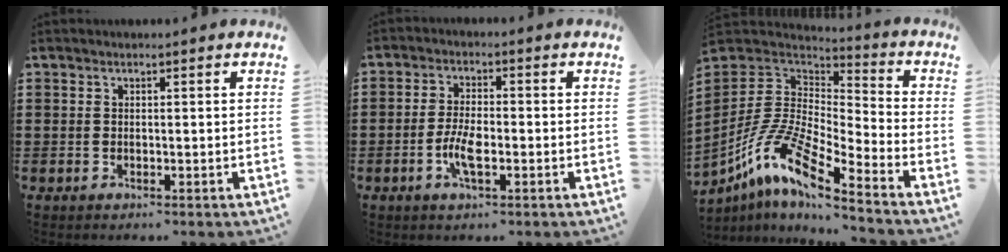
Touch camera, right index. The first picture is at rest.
{"total": 4.9, "force": [-1.6, 1.6, 4.4], "torque": [-0.094, -0.002, -0.034]}
{"total": 11.1, "force": [-8.0, 2.7, 7.2], "torque": [-0.178, -0.006, -0.172]}